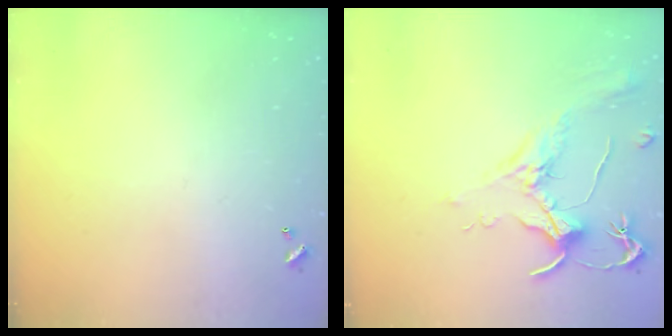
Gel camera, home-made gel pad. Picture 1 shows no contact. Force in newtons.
{"total": 2.0, "press": 1.8, "slide": 0.8}